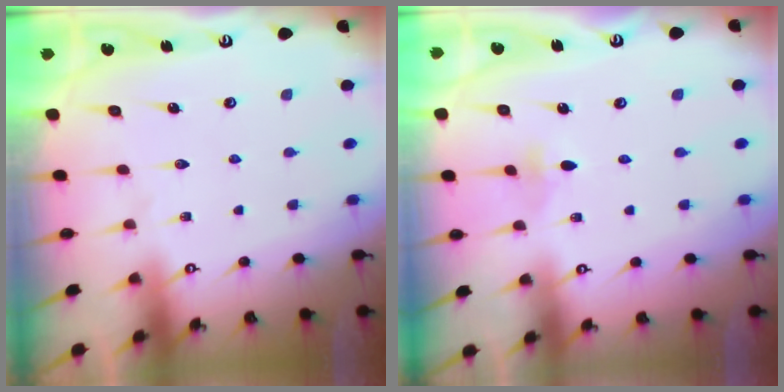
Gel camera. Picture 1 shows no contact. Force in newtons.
{"total": 2.4, "press": 2.3, "slide": 0.7}